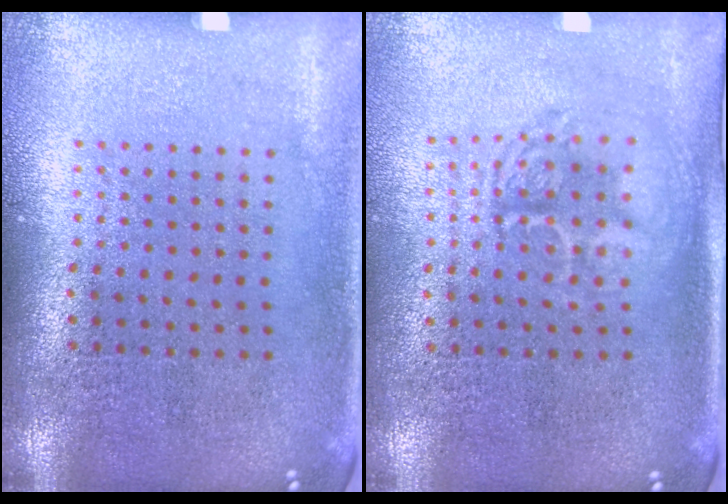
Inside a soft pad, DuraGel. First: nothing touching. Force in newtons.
{"total": 1.5, "press": 1.3, "slide": 0.6}